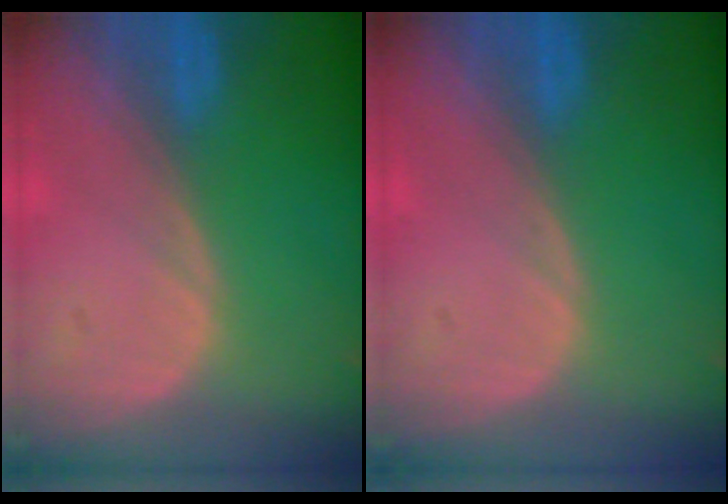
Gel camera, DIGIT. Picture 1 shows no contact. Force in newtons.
{"total": 0.0}